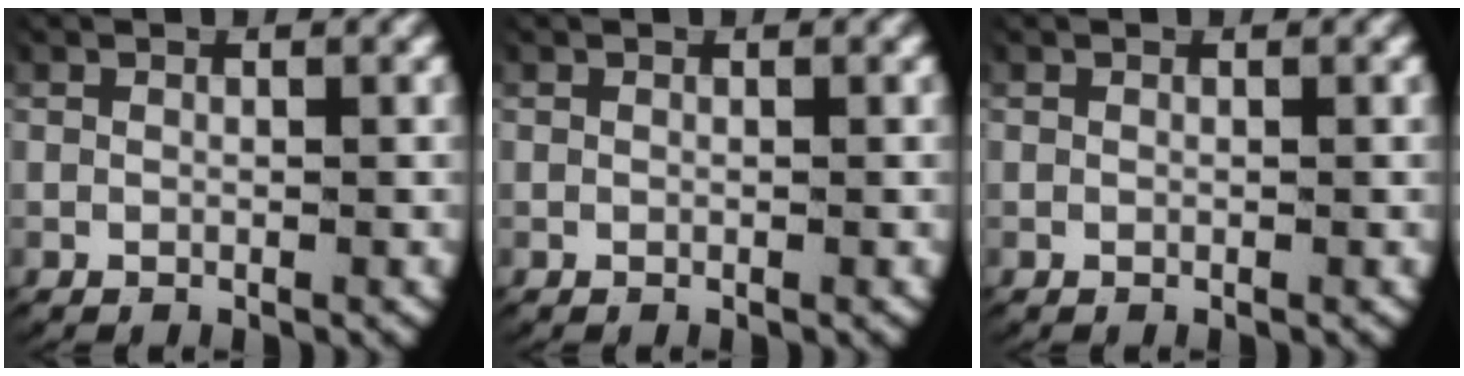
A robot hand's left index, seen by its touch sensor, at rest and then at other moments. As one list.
[{"total": 0.0}, {"total": 0.0}]